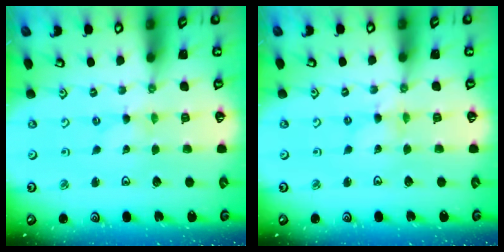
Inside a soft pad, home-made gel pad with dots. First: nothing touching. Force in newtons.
{"total": 1.1, "press": 1.1, "slide": 0.1}